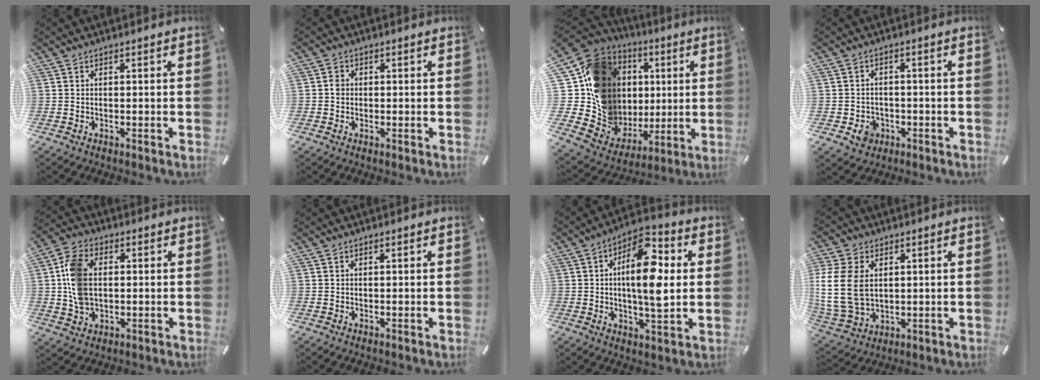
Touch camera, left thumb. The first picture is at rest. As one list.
[{"total": 1.5, "force": [-0.2, 1.4, 0.7], "torque": [-0.013, 0.007, -0.006]}, {"total": 18.9, "force": [3.7, 16.5, 8.5], "torque": [-0.150, -0.044, 0.095]}, {"total": 4.6, "force": [-1.7, 4.0, 1.5], "torque": [-0.014, 0.002, -0.032]}, {"total": 10.7, "force": [0.7, 7.6, 7.5], "torque": [-0.157, 0.009, 0.015]}, {"total": 0.0}, {"total": 14.3, "force": [2.2, 6.0, 12.8], "torque": [-0.210, -0.012, 0.031]}, {"total": 14.6, "force": [2.2, 11.1, 9.2], "torque": [-0.225, -0.001, 0.040]}]